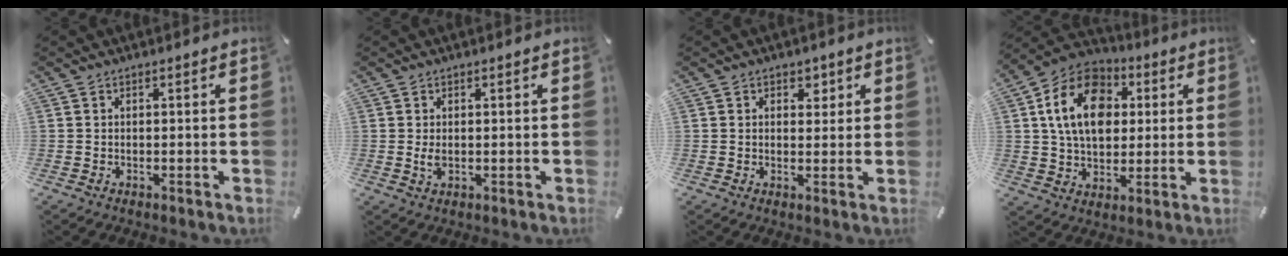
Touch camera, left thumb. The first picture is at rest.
{"total": 2.3, "force": [0.1, 1.2, 1.9], "torque": [-0.053, -0.003, -0.004]}
{"total": 3.2, "force": [1.4, 2.5, 1.3], "torque": [0.001, -0.006, 0.015]}
{"total": 16.5, "force": [3.6, 12.2, 10.5], "torque": [-0.199, 0.007, 0.061]}